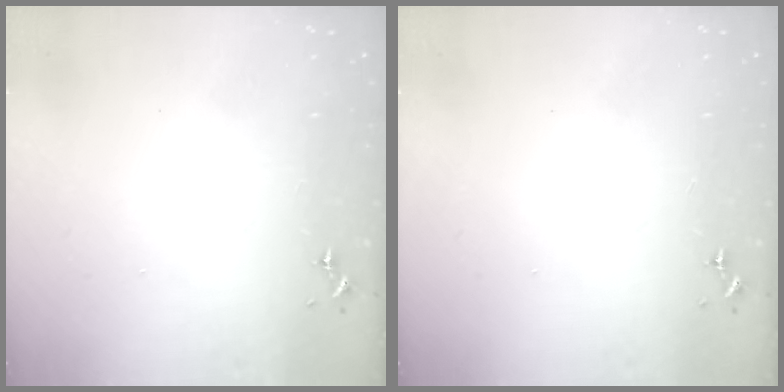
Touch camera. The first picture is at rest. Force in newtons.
{"total": 0.0}